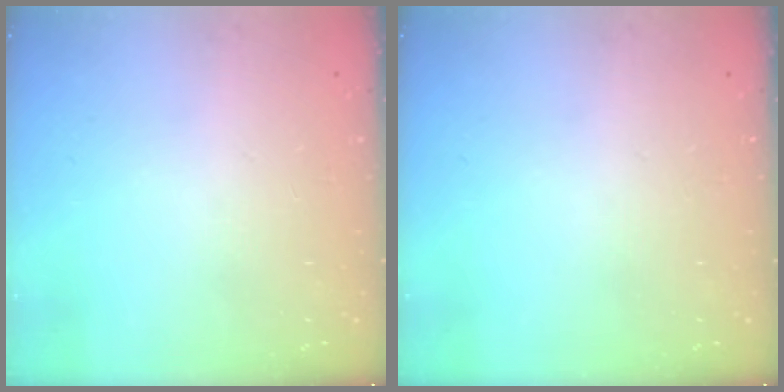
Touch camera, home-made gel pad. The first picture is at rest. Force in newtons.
{"total": 0.0}